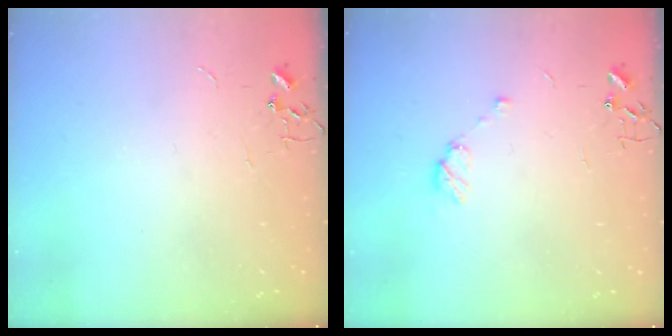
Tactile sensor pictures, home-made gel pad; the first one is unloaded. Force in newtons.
{"total": 6.8, "press": 6.8, "slide": 0.9}